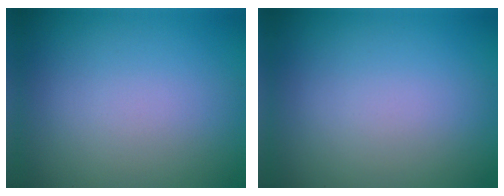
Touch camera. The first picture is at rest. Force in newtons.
{"total": 0.0}